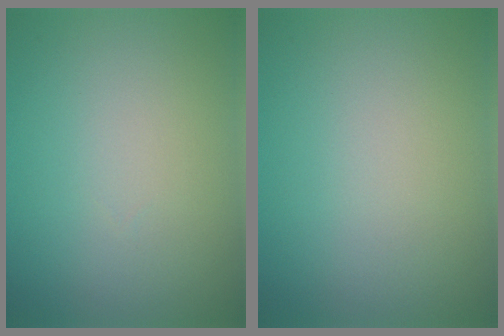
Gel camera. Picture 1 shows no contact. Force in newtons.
{"total": 0.0}